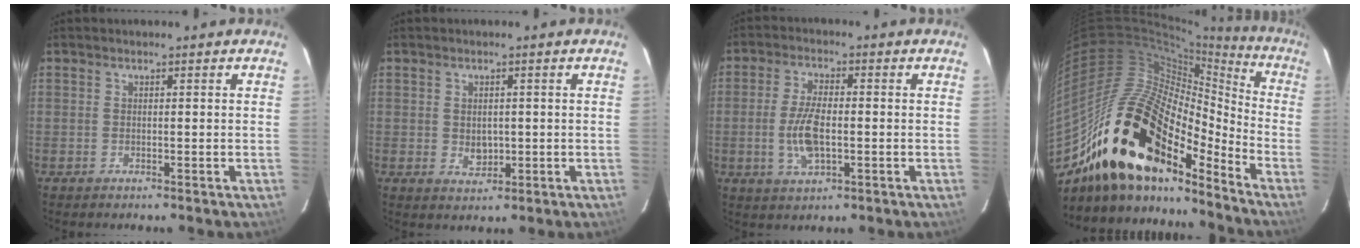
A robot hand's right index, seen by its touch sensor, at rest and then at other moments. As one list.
[{"total": 3.5, "force": [-0.2, 2.7, 2.3], "torque": [-0.034, -0.002, 0.002]}, {"total": 8.1, "force": [-1.3, 3.5, 7.2], "torque": [-0.146, -0.002, -0.023]}, {"total": 25.3, "force": [-16.8, 12.0, 14.6], "torque": [-0.256, 0.012, -0.296]}]